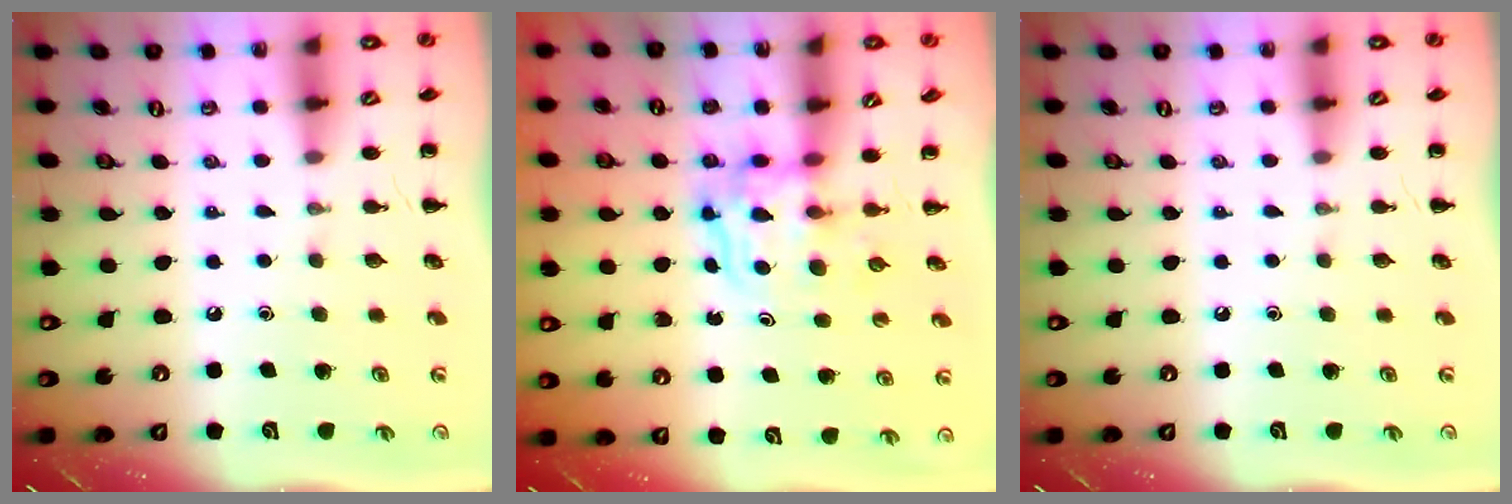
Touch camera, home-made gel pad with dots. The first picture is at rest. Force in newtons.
{"total": 3.5, "press": 3.5, "slide": 0.2}
{"total": 0.0}